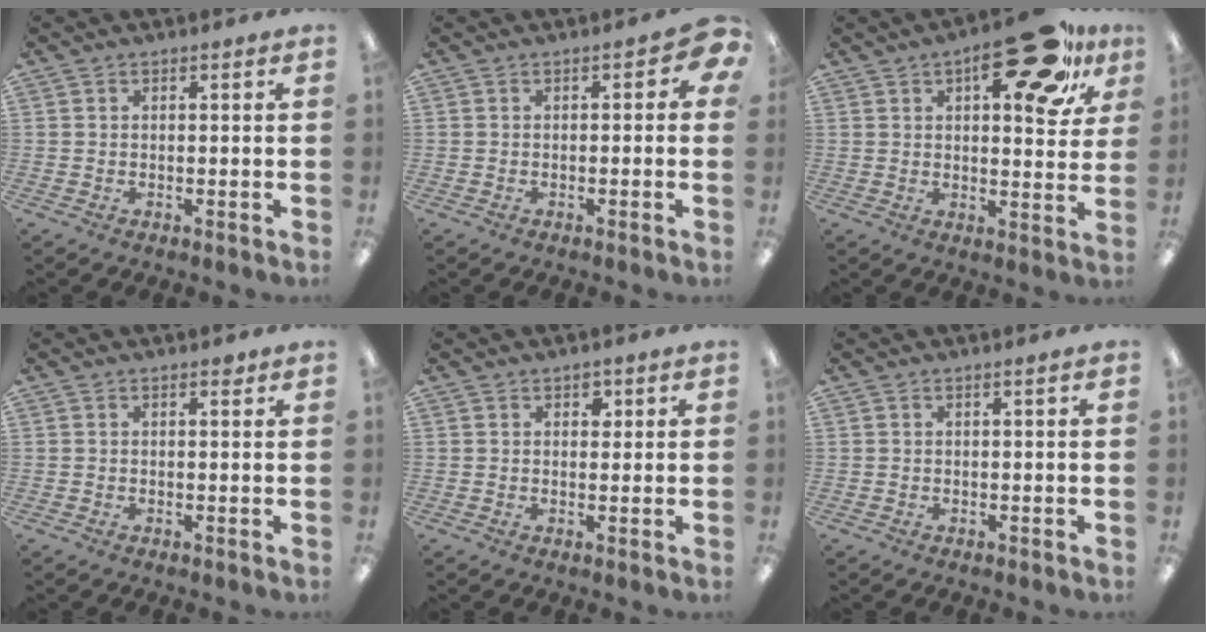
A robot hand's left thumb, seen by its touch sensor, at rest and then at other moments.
{"total": 3.4, "force": [0.0, 2.2, 2.6], "torque": [-0.032, 0.003, 0.000]}
{"total": 20.2, "force": [11.3, 8.3, 14.5], "torque": [-0.179, -0.054, 0.173]}
{"total": 0.9, "force": [0.6, 0.5, 0.5], "torque": [-0.002, -0.001, 0.009]}
{"total": 2.2, "force": [1.2, 1.5, 1.0], "torque": [-0.005, -0.001, 0.017]}
{"total": 0.0}